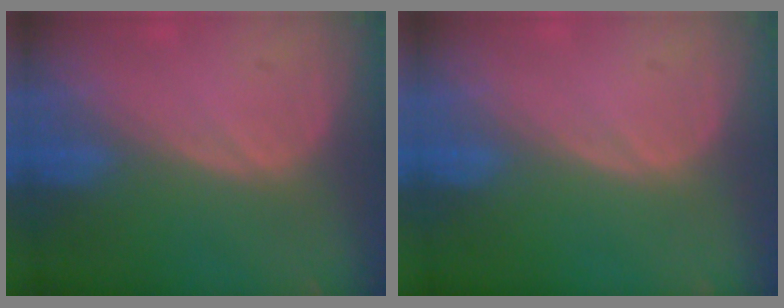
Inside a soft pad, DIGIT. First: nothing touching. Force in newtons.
{"total": 0.0}